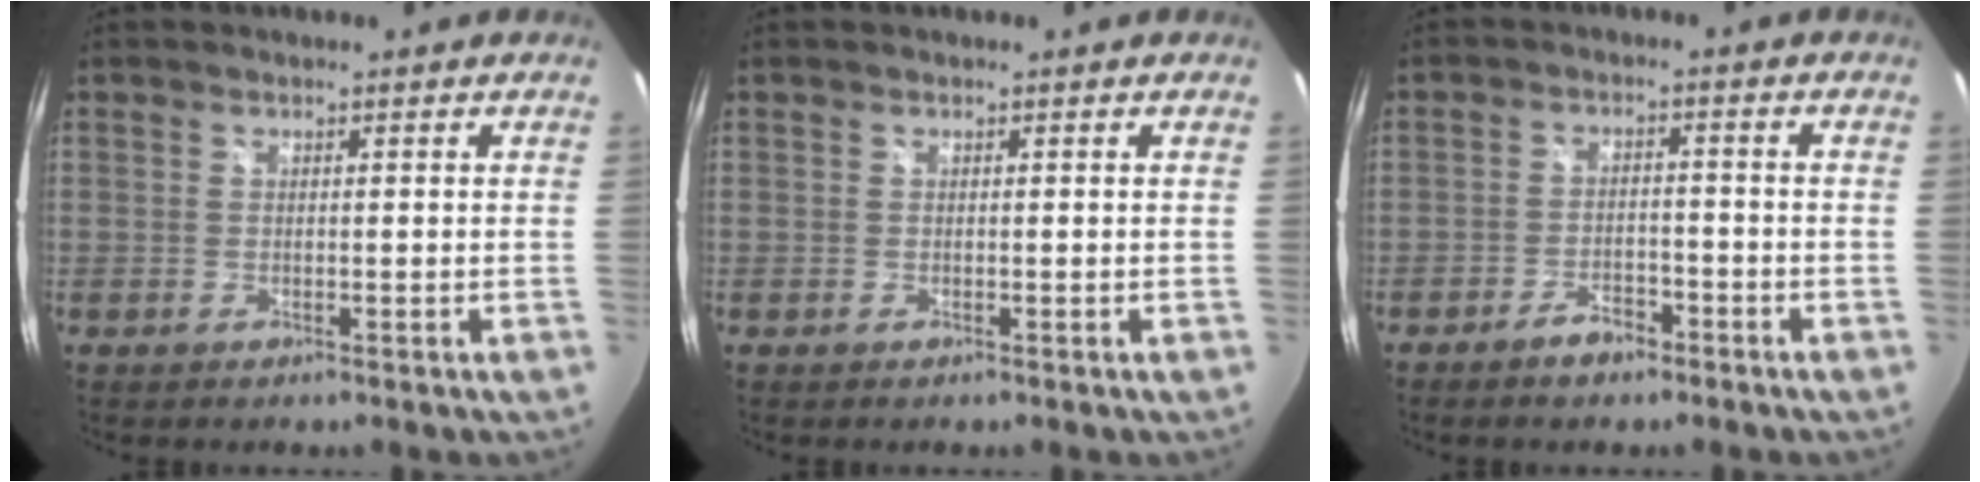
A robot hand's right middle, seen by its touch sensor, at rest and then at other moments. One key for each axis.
{"total": 0.0}
{"total": 4.1, "fx": -3.1, "fy": 1.7, "fz": 2.0, "tx": -0.050, "ty": 0.005, "tz": -0.048}